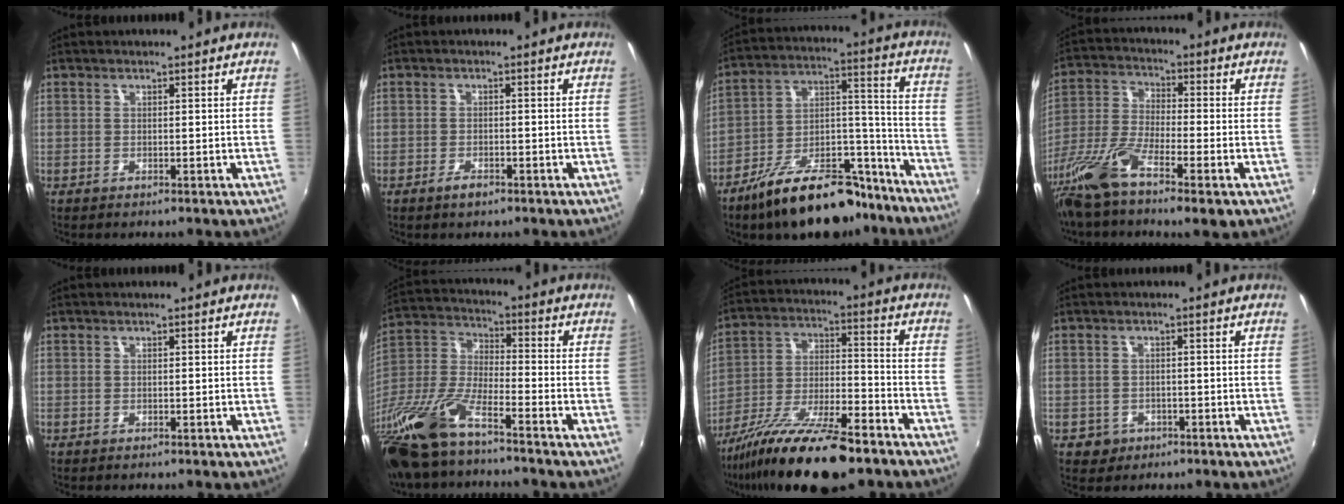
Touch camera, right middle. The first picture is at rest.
{"total": 1.9, "force": [-1.4, 0.8, 1.1], "torque": [-0.022, -0.001, -0.026]}
{"total": 21.3, "force": [-15.3, 8.7, 12.0], "torque": [-0.187, 0.031, -0.225]}
{"total": 13.4, "force": [-8.2, 2.6, 10.2], "torque": [-0.224, -0.031, -0.167]}
{"total": 0.0}
{"total": 17.8, "force": [-12.7, 4.1, 11.8], "torque": [-0.264, -0.025, -0.261]}
{"total": 19.0, "force": [-13.4, 4.8, 12.6], "torque": [-0.238, -0.030, -0.229]}
{"total": 3.8, "force": [-1.5, 3.4, 1.0], "torque": [-0.030, 0.002, -0.017]}